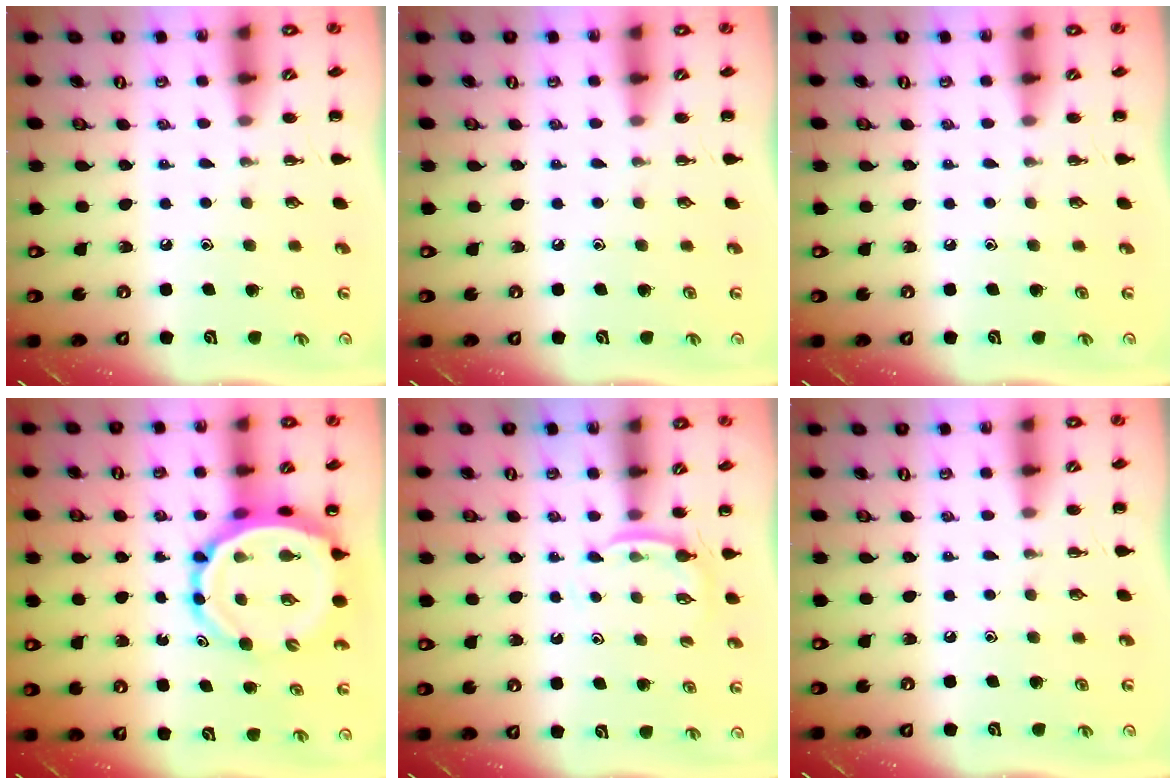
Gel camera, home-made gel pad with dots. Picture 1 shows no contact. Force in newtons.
{"total": 0.0}
{"total": 0.0}
{"total": 11.0, "press": 10.4, "slide": 3.6}
{"total": 4.1, "press": 3.9, "slide": 1.1}
{"total": 0.0}